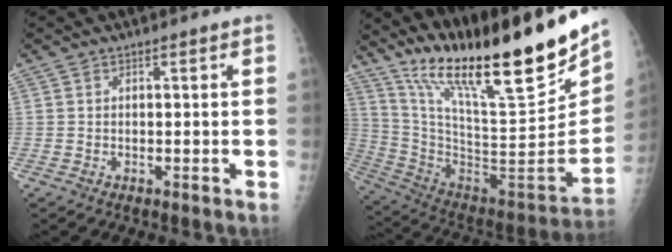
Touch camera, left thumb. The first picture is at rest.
{"total": 30.5, "force": [21.2, 4.2, 21.5], "torque": [-0.330, -0.105, 0.365]}